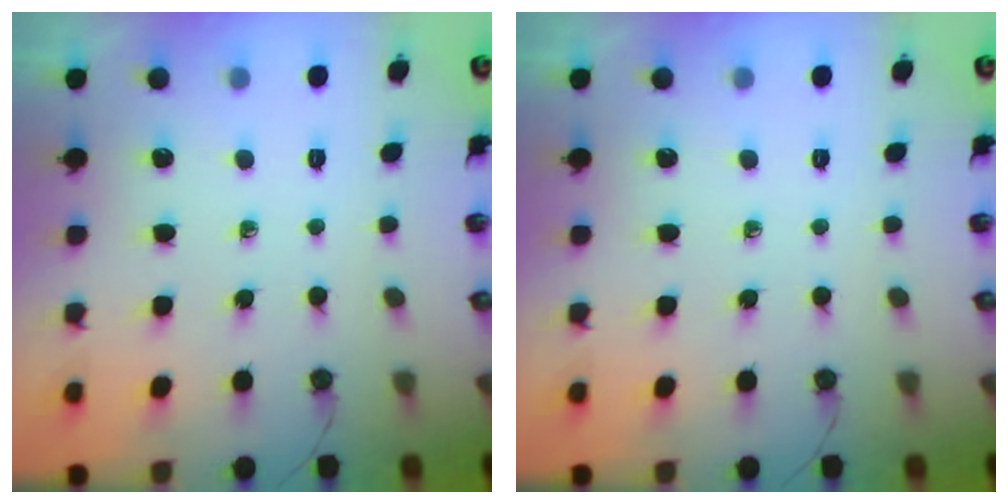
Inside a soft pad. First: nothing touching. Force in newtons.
{"total": 0.0}